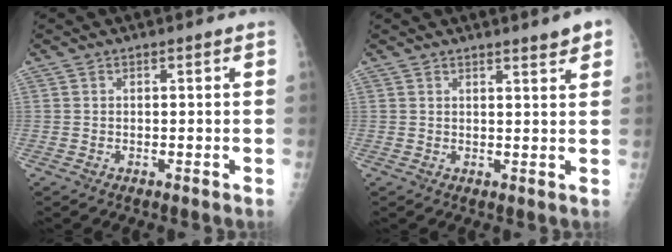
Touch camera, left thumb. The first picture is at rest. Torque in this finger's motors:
{"motor_torque": [-0.15, -0.25, 0.26, 0.13, -0.02]}